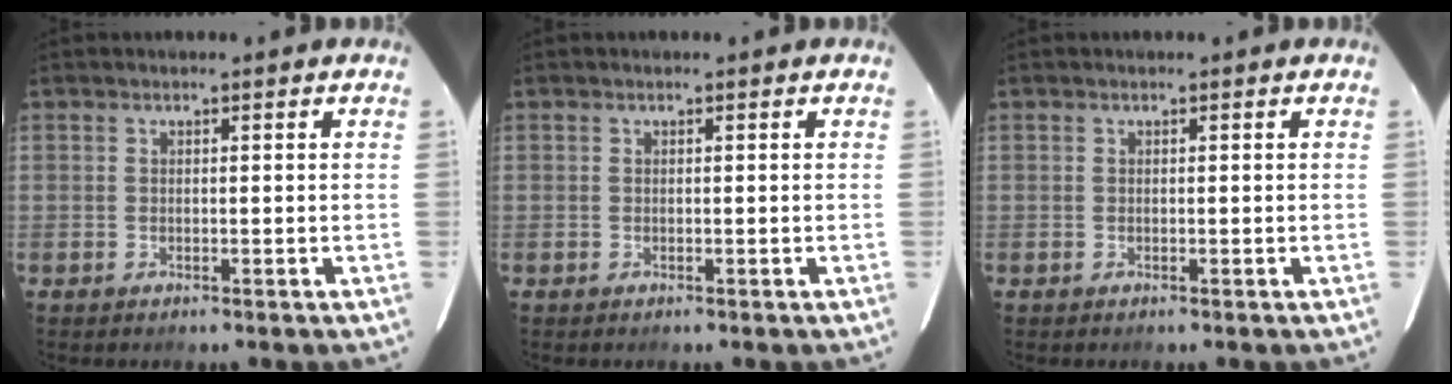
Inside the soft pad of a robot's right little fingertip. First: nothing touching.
{"total": 0.0}
{"total": 0.0}